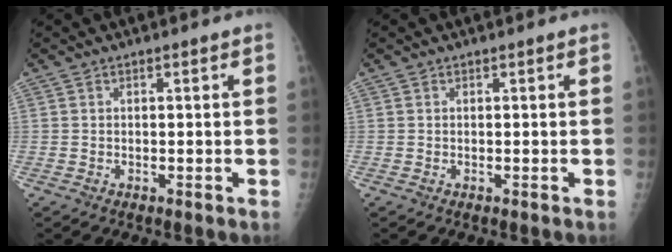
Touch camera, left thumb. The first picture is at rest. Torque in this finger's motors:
{"motor_torque": [0.02, 0.02, 0.02, -0.02, 0.00]}